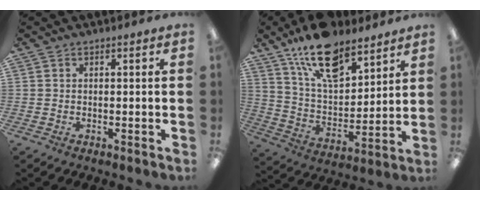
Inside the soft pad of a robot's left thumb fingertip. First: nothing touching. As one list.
[{"total": 17.1, "force": [12.2, 7.8, 9.2], "torque": [-0.162, -0.060, 0.217]}]